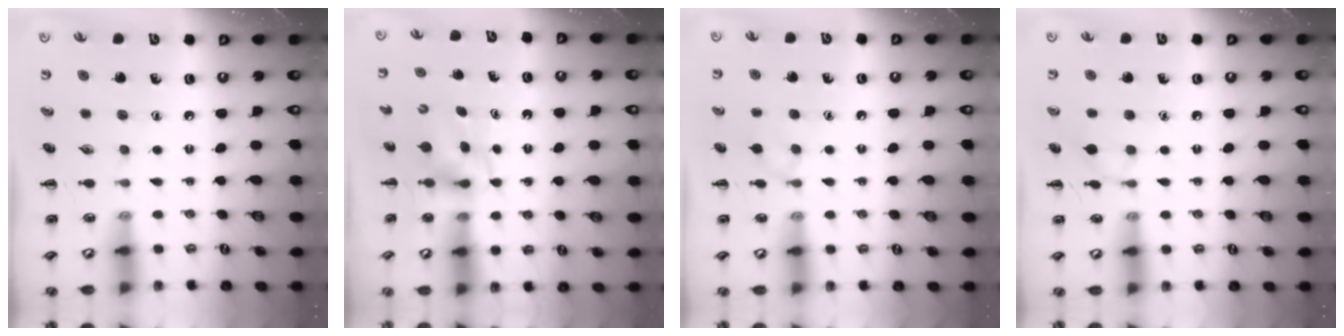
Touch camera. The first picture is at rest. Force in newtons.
{"total": 3.1, "press": 2.9, "slide": 1.2}
{"total": 5.4, "press": 4.9, "slide": 2.1}
{"total": 5.8, "press": 5.6, "slide": 1.6}